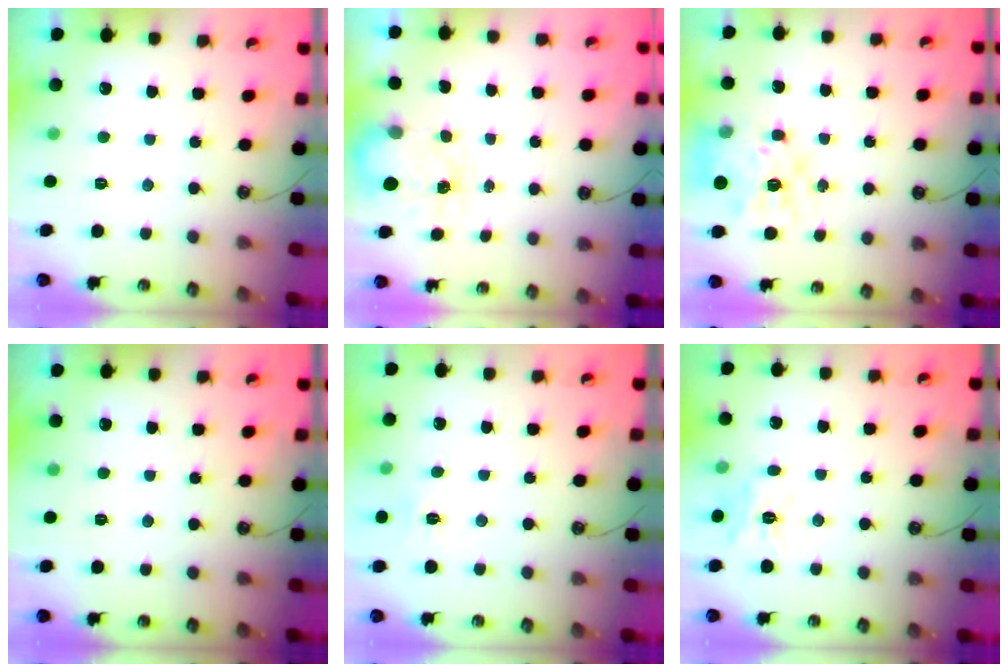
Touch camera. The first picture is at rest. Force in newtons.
{"total": 4.0, "press": 3.9, "slide": 0.6}
{"total": 16.1, "press": 16.1, "slide": 1.6}
{"total": 0.0}
{"total": 4.3, "press": 4.2, "slide": 0.7}
{"total": 10.3, "press": 10.3, "slide": 0.6}